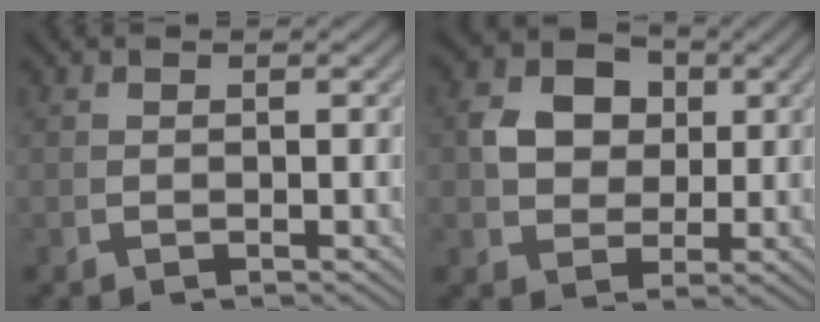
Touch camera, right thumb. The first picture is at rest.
{"total": 6.5, "force": [1.6, 5.2, 3.7], "torque": [-0.089, -0.021, 0.041]}